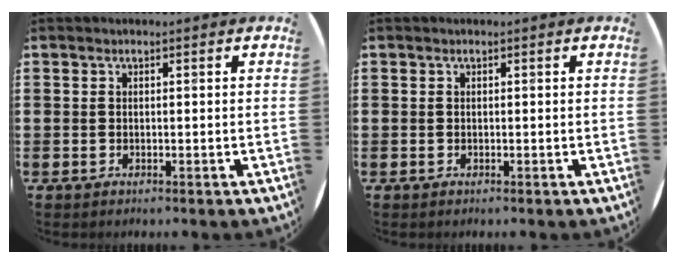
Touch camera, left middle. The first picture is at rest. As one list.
[{"total": 0.0}]